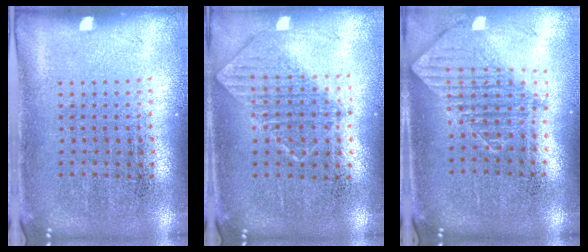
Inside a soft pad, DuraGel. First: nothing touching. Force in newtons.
{"total": 0.7, "press": 0.7, "slide": 0.1}
{"total": 1.6, "press": 1.3, "slide": 0.9}